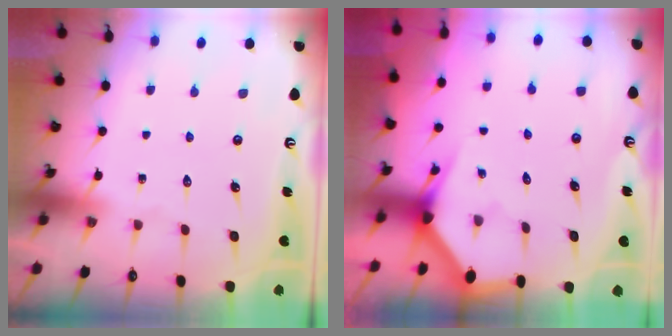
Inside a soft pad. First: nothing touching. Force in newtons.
{"total": 2.7, "press": 2.7, "slide": 0.1}